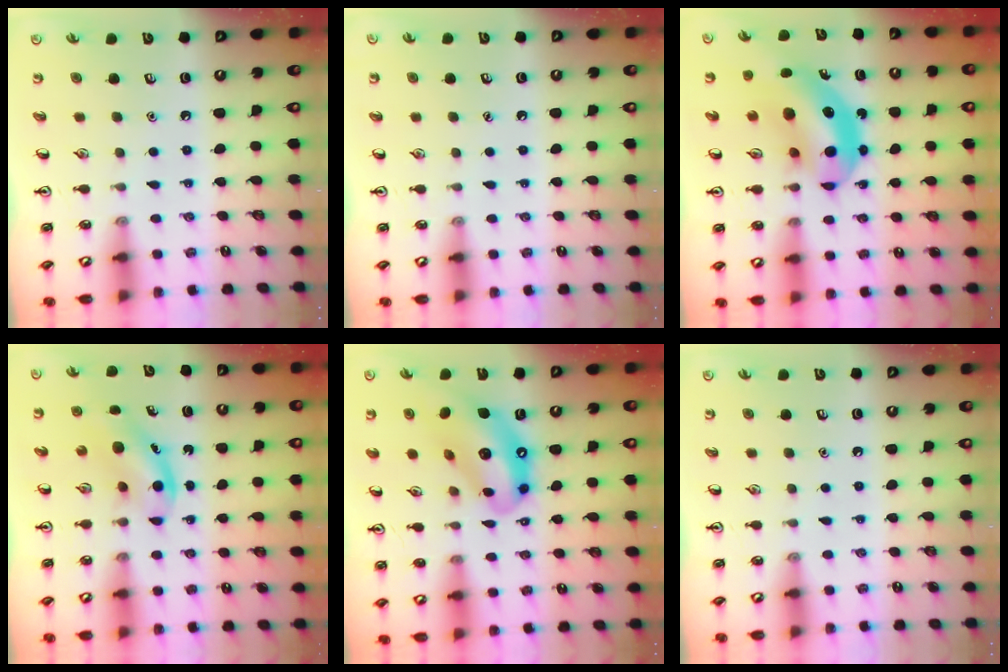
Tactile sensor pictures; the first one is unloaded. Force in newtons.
{"total": 0.0}
{"total": 11.7, "press": 11.0, "slide": 4.0}
{"total": 4.5, "press": 4.4, "slide": 1.1}
{"total": 13.9, "press": 13.0, "slide": 4.8}
{"total": 0.0}